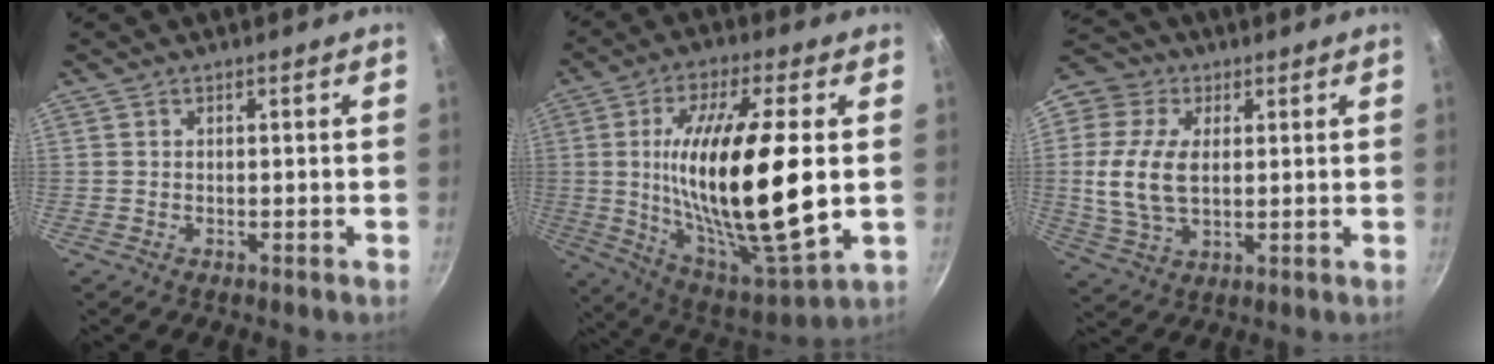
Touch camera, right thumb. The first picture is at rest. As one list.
[{"total": 25.6, "force": [1.0, 7.4, 24.5], "torque": [-0.442, -0.016, 0.022]}, {"total": 13.0, "force": [1.8, 9.1, 9.1], "torque": [-0.157, -0.005, 0.025]}]